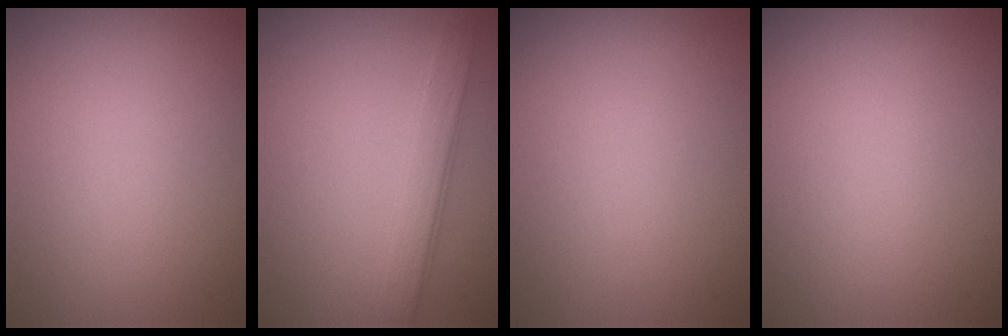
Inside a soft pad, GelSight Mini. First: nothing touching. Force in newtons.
{"total": 2.4, "press": 2.4, "slide": 0.2}
{"total": 0.0}
{"total": 0.0}